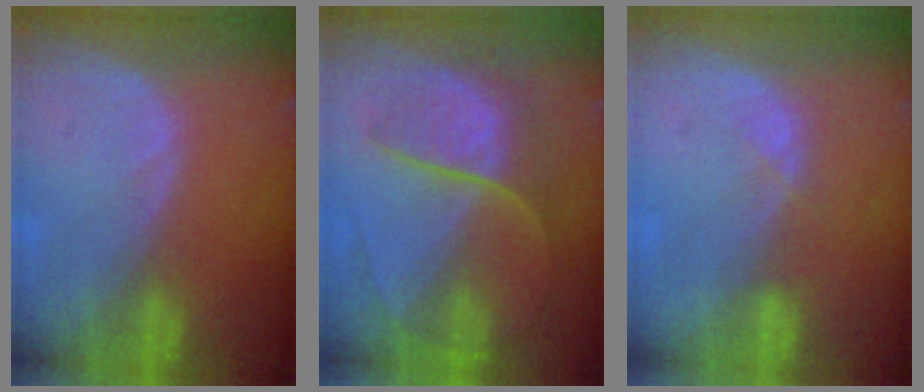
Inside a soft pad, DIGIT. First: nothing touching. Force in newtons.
{"total": 8.2, "press": 7.3, "slide": 3.7}
{"total": 1.4, "press": 1.2, "slide": 0.7}